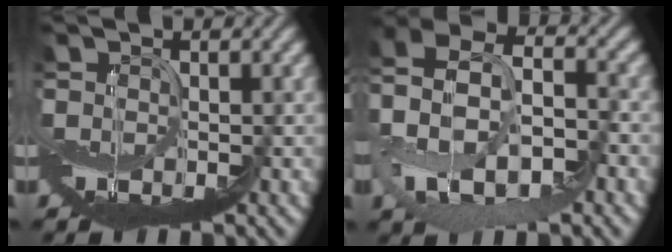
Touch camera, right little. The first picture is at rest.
{"total": 4.0, "force": [-1.6, 2.4, 2.8], "torque": [-0.120, 0.022, -0.030]}